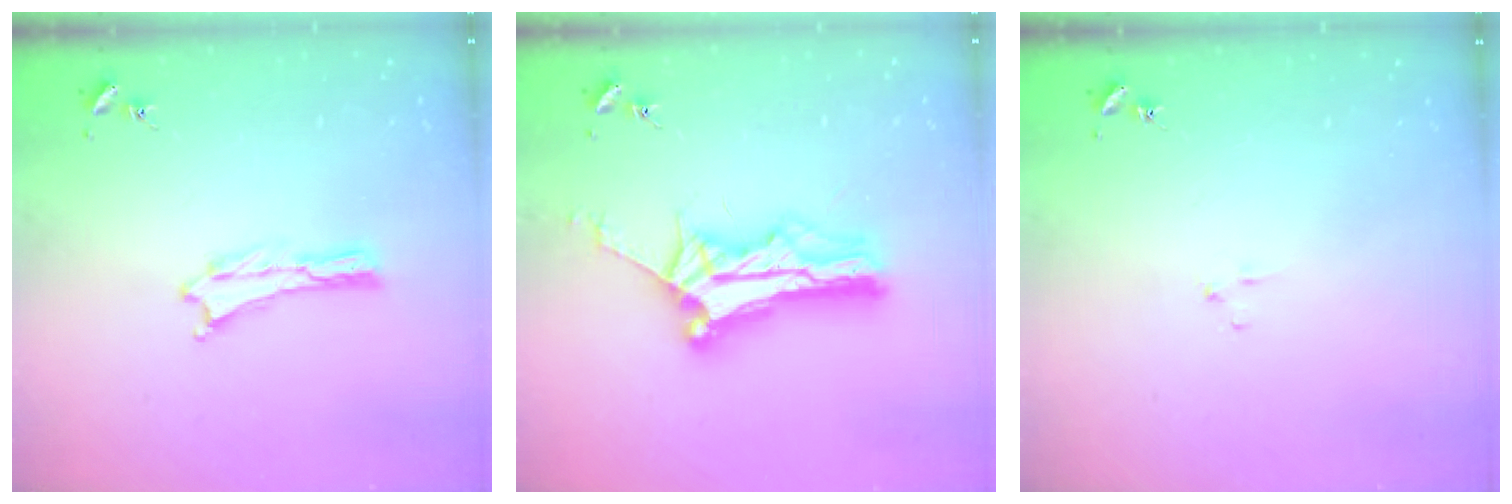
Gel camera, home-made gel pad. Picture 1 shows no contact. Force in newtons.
{"total": 9.2, "press": 9.2, "slide": 0.4}
{"total": 1.8, "press": 1.8, "slide": 0.1}